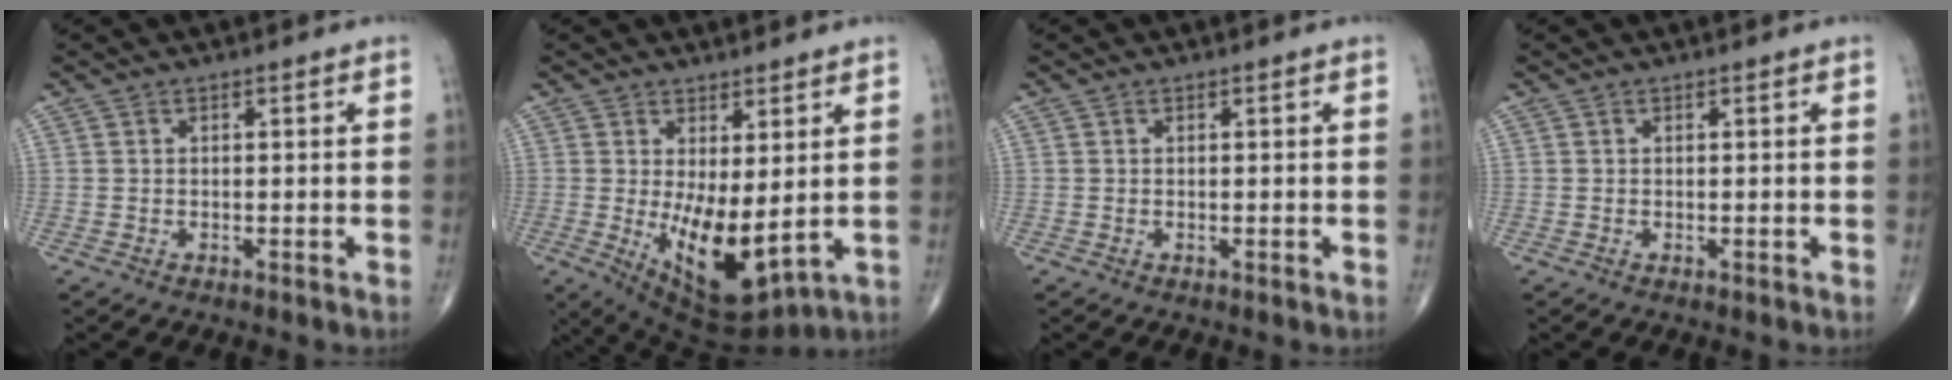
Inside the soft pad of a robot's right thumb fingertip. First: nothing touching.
{"total": 11.3, "force": [-0.1, 4.8, 10.3], "torque": [-0.158, -0.029, 0.019]}
{"total": 0.0}
{"total": 0.0}